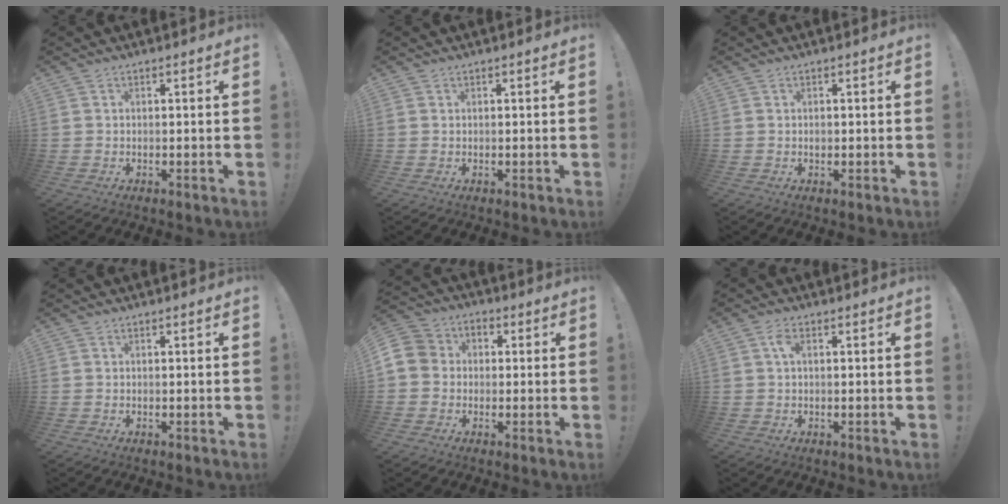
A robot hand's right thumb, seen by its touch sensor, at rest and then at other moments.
{"total": 0.0}
{"total": 0.8, "force": [-0.3, 0.6, 0.4], "torque": [0.001, 0.000, -0.007]}
{"total": 0.0}
{"total": 7.1, "force": [-1.7, 6.3, 2.7], "torque": [-0.059, 0.029, -0.028]}
{"total": 3.1, "force": [0.7, 1.4, 2.6], "torque": [-0.054, 0.006, 0.011]}